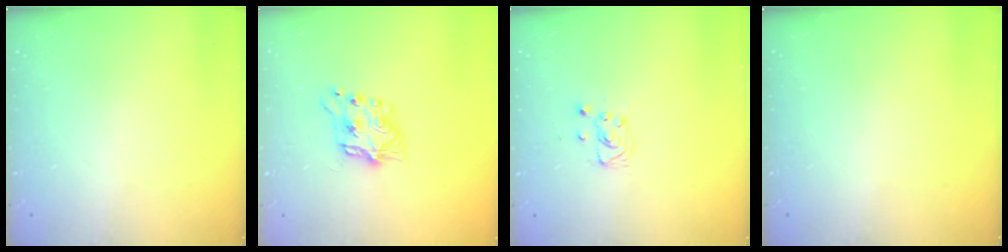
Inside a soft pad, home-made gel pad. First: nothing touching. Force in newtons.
{"total": 8.1, "press": 8.1, "slide": 0.5}
{"total": 4.4, "press": 4.4, "slide": 0.5}
{"total": 0.0}